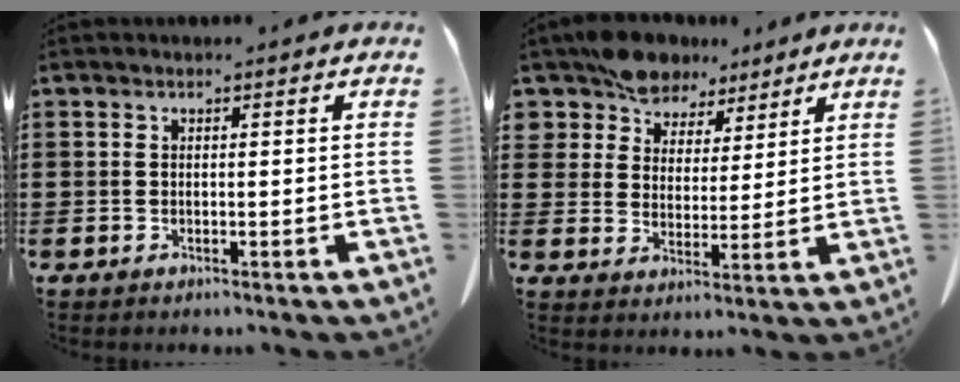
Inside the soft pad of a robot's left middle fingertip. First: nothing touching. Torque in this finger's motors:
{"motor_torque": [1.20, 0.94, 0.15, 0.04]}